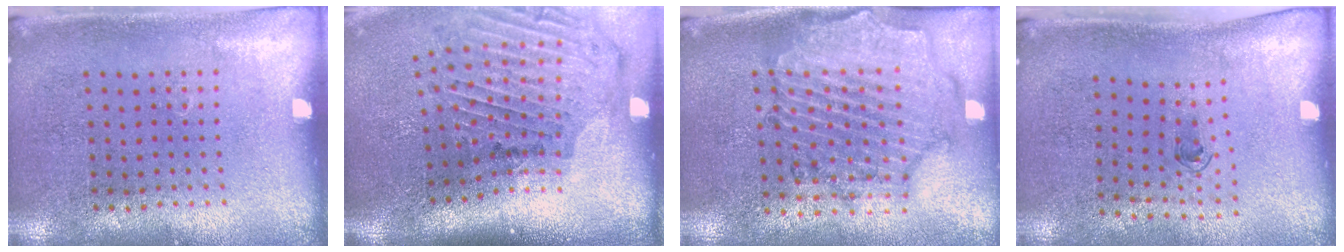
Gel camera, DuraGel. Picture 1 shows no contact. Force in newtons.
{"total": 2.0, "press": 1.7, "slide": 1.1}
{"total": 1.4, "press": 1.4, "slide": 0.2}
{"total": 0.7, "press": 0.4, "slide": 0.6}